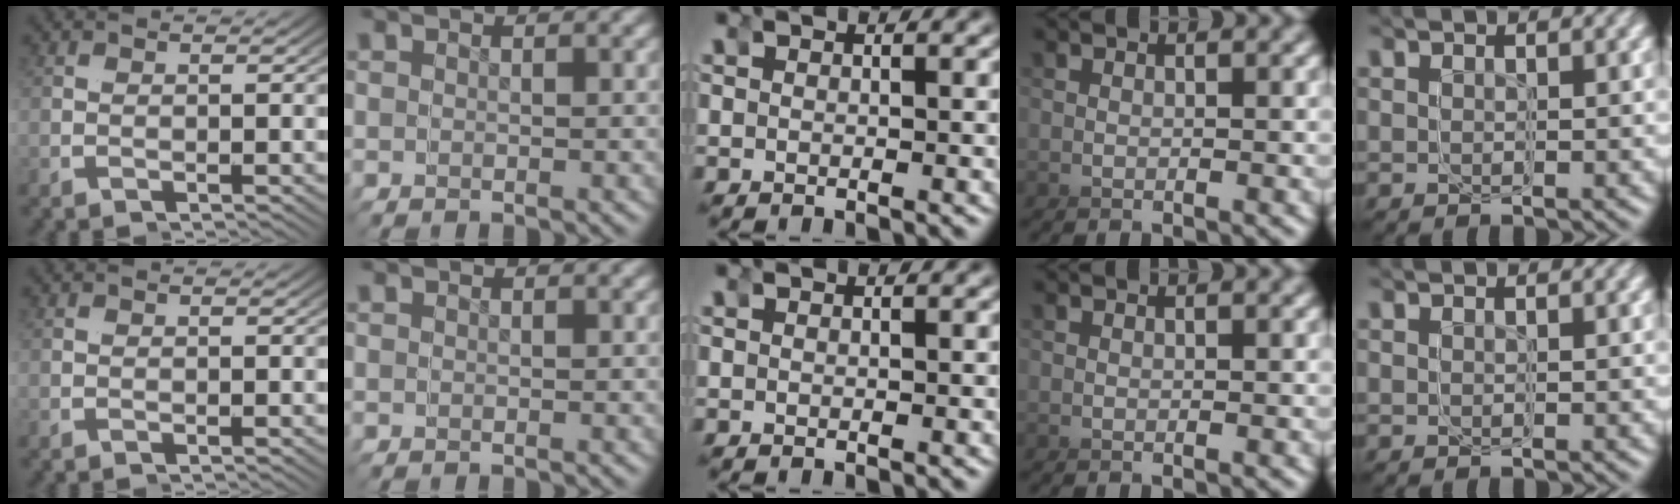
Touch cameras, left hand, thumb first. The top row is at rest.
{}